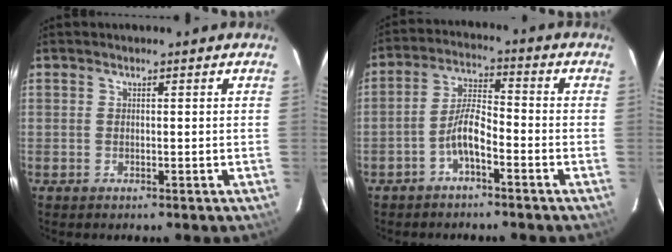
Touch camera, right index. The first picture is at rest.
{"total": 5.7, "force": [-3.3, 1.5, 4.4], "torque": [-0.094, 0.014, -0.061]}